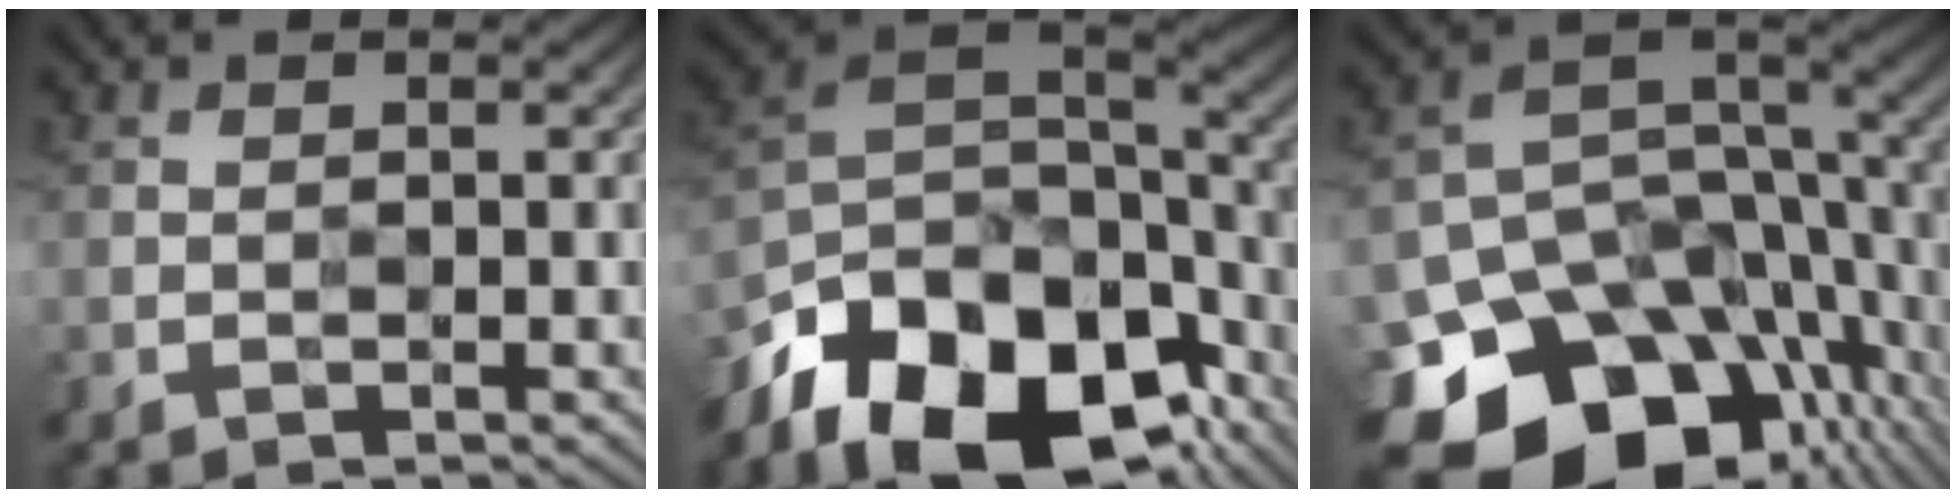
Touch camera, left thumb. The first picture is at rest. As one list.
[{"total": 17.3, "force": [-8.4, 9.1, 12.1], "torque": [-0.266, -0.032, -0.125]}, {"total": 16.2, "force": [-8.5, 10.4, 9.1], "torque": [-0.189, -0.031, -0.129]}]